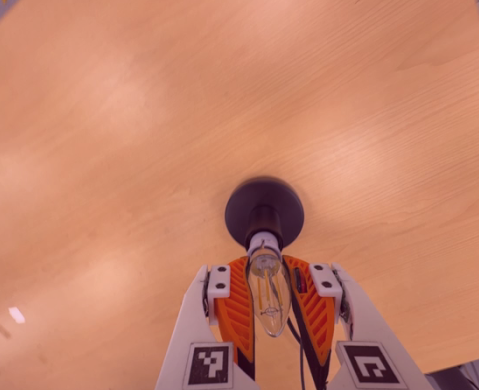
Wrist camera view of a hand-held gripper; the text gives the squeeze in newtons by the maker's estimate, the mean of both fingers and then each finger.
{"total": 20.4, "left": 19.3, "right": 21.4}